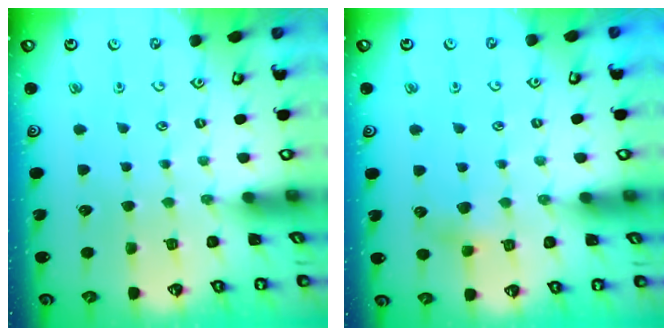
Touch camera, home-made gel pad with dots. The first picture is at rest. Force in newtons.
{"total": 3.3, "press": 3.2, "slide": 0.9}